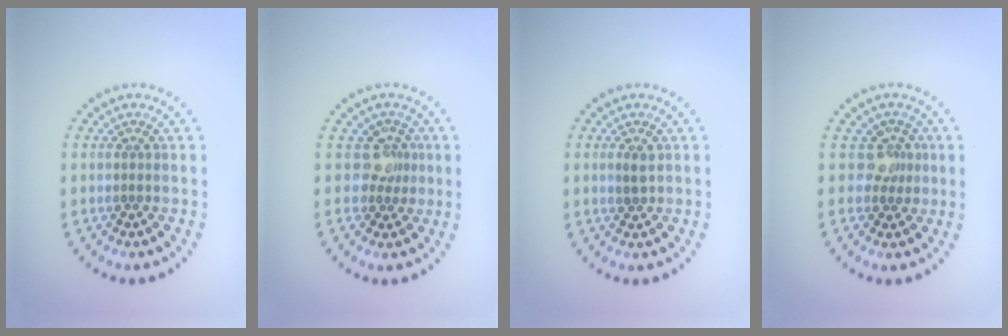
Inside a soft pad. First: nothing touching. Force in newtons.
{"total": 2.0, "press": 1.5, "slide": 1.4}
{"total": 1.3, "press": 1.2, "slide": 0.3}
{"total": 2.0, "press": 1.5, "slide": 1.3}